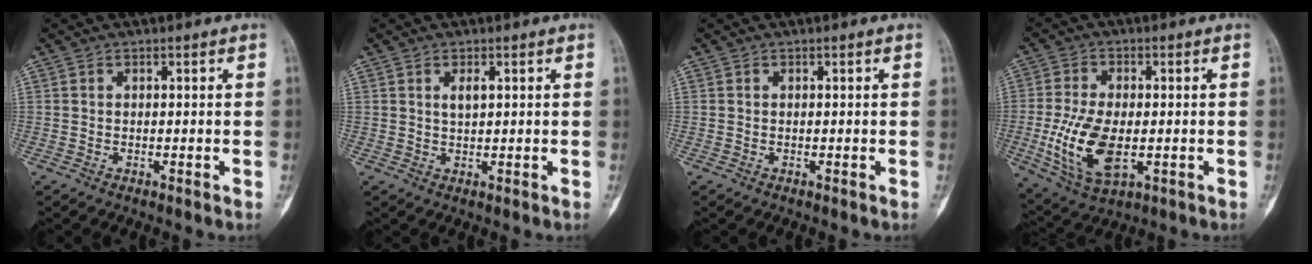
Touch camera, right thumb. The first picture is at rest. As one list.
[{"total": 2.1, "force": [0.8, 0.8, 1.7], "torque": [-0.032, -0.002, 0.016]}, {"total": 0.0}, {"total": 12.9, "force": [-2.2, 6.8, 10.8], "torque": [-0.213, -0.009, -0.030]}]